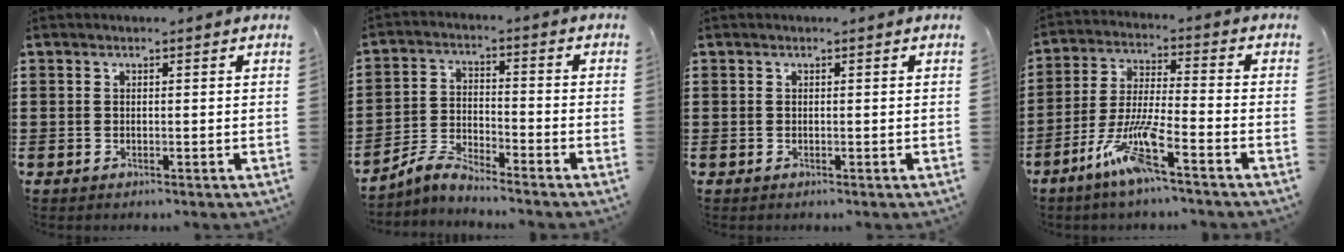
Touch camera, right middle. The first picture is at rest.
{"total": 4.7, "force": [-4.4, 0.6, 1.5], "torque": [-0.042, 0.000, -0.093]}
{"total": 0.0}
{"total": 9.0, "force": [-5.8, 0.7, 6.8], "torque": [-0.155, -0.011, -0.115]}